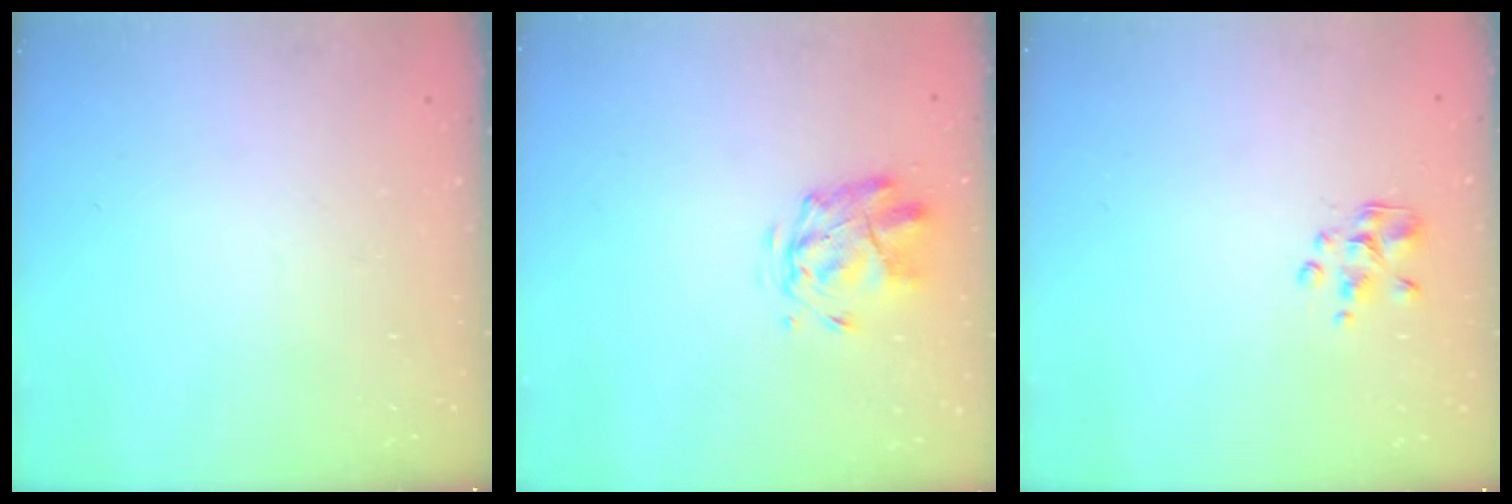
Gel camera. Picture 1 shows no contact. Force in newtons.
{"total": 2.9, "press": 2.5, "slide": 1.4}
{"total": 2.3, "press": 2.1, "slide": 0.7}